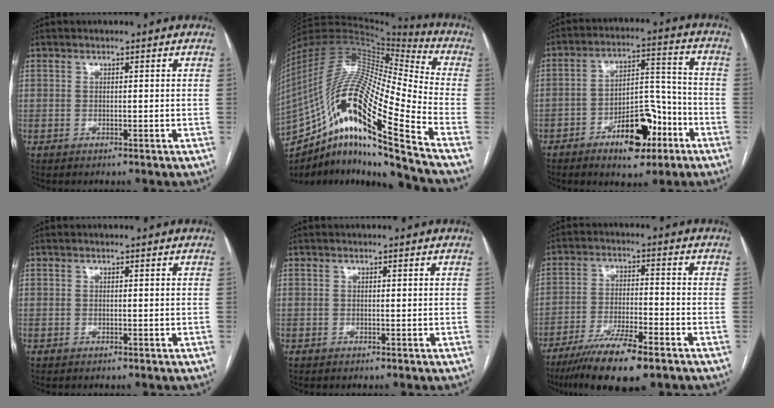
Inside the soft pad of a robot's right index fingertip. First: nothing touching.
{"total": 24.1, "force": [-13.7, 1.1, 19.8], "torque": [-0.387, -0.005, -0.249]}
{"total": 12.1, "force": [-6.4, 5.1, 8.9], "torque": [-0.139, 0.025, -0.091]}
{"total": 0.0}
{"total": 0.0}
{"total": 11.8, "force": [-8.2, 1.7, 8.2], "torque": [-0.143, -0.025, -0.138]}